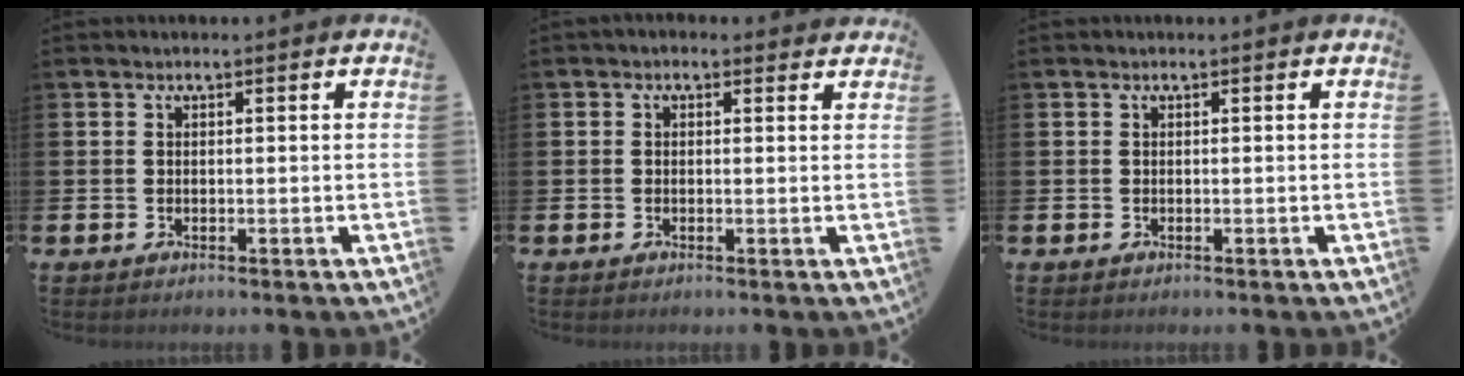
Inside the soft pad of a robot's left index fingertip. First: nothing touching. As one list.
[{"total": 0.5, "force": [0.2, 0.4, 0.3], "torque": [-0.004, 0.004, 0.001]}, {"total": 0.0}]